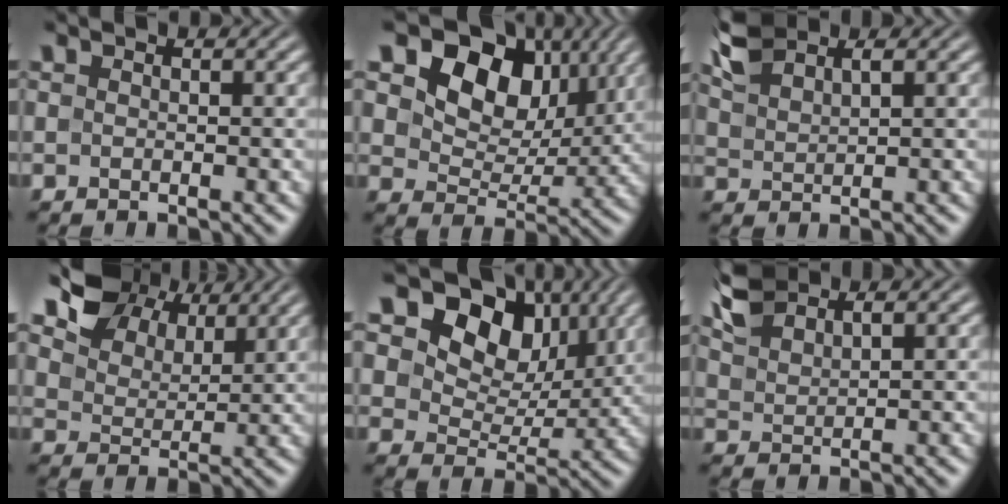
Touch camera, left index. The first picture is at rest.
{"total": 11.8, "force": [5.9, 7.7, 6.7], "torque": [-0.122, 0.019, 0.090]}
{"total": 3.3, "force": [2.7, 0.9, 1.6], "torque": [-0.046, 0.010, 0.059]}
{"total": 7.3, "force": [5.5, 3.8, 3.0], "torque": [-0.071, 0.012, 0.096]}
{"total": 14.3, "force": [8.1, 8.9, 7.7], "torque": [-0.153, 0.030, 0.135]}
{"total": 3.6, "force": [3.0, 1.1, 1.5], "torque": [-0.044, 0.011, 0.066]}